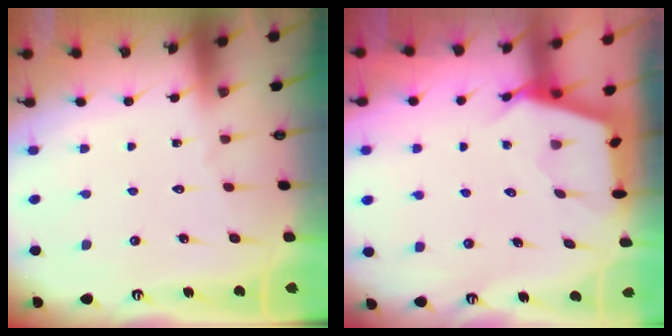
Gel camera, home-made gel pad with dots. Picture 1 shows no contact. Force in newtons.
{"total": 2.7, "press": 2.7, "slide": 0.3}